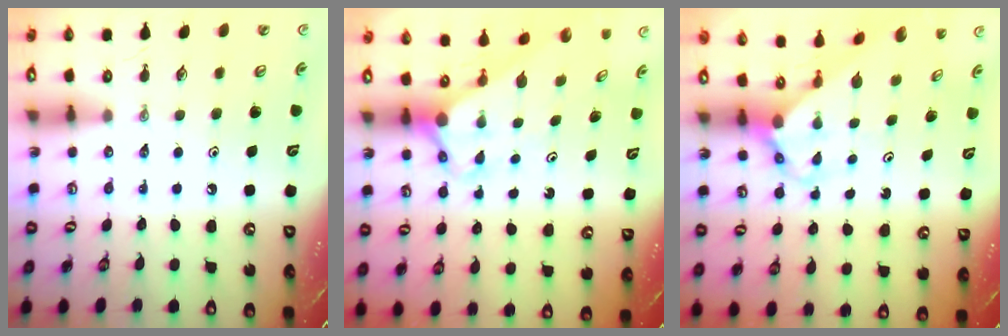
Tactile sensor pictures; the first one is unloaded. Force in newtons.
{"total": 2.7, "press": 2.7, "slide": 0.2}
{"total": 3.8, "press": 3.8, "slide": 0.4}